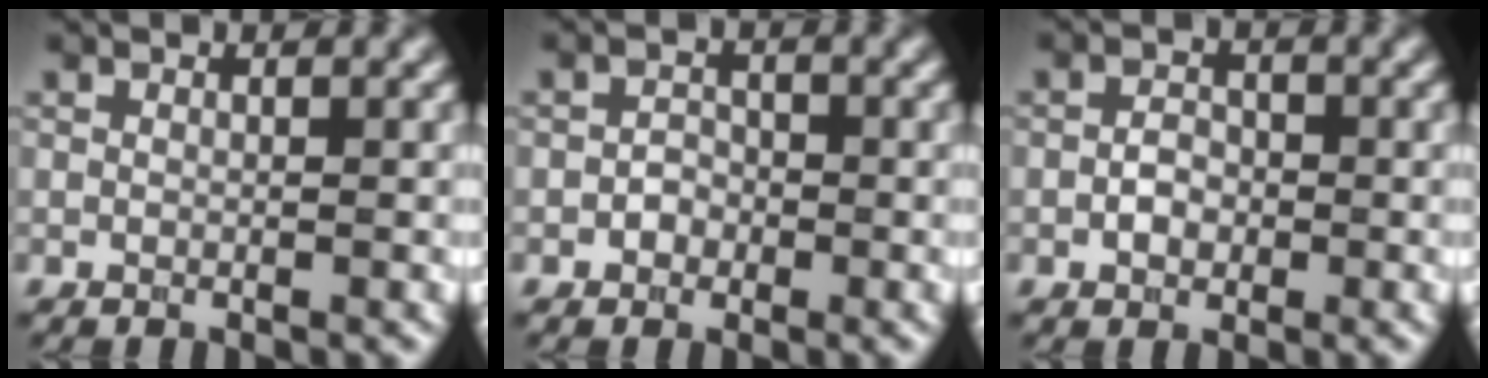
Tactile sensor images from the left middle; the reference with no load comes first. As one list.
[{"total": 1.4, "force": [-0.6, 1.2, 0.5], "torque": [-0.005, 0.002, -0.011]}, {"total": 1.9, "force": [-0.5, 1.5, 1.2], "torque": [-0.021, 0.003, -0.013]}]